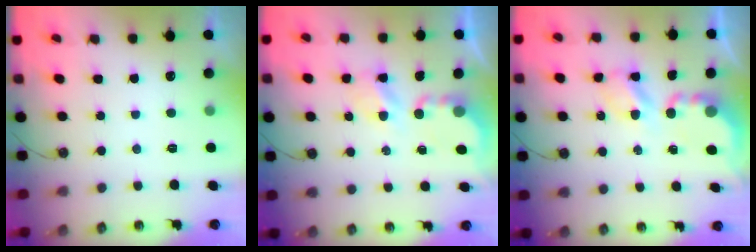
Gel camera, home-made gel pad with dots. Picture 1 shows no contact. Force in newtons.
{"total": 4.5, "press": 4.5, "slide": 0.3}
{"total": 5.4, "press": 5.4, "slide": 0.1}